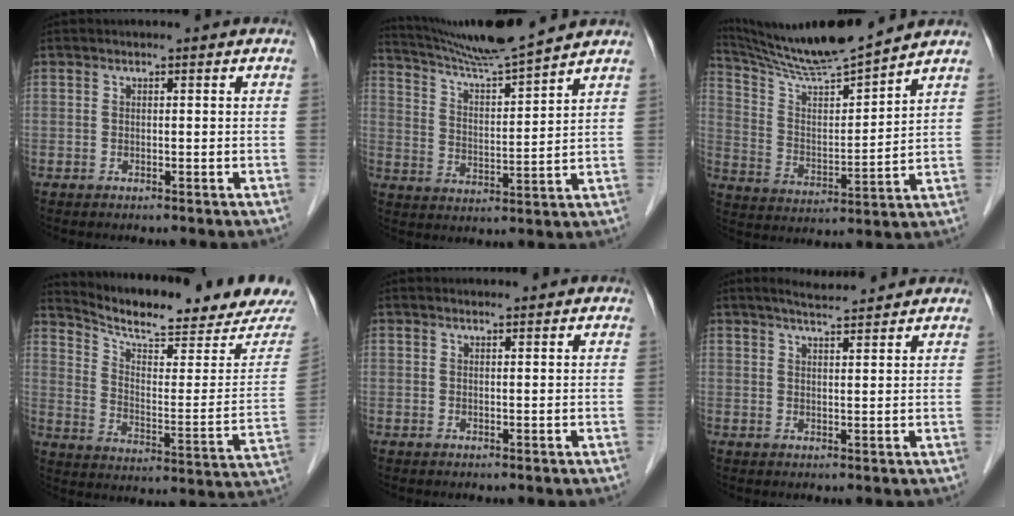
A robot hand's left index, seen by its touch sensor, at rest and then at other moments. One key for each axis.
{"total": 12.1, "fx": 11.2, "fy": -1.7, "fz": 4.2, "tx": -0.083, "ty": 0.005, "tz": 0.195}
{"total": 13.5, "fx": 12.7, "fy": -1.1, "fz": 4.3, "tx": -0.093, "ty": 0.004, "tz": 0.233}
{"total": 19.0, "fx": 18.0, "fy": 0.9, "fz": 6.1, "tx": -0.110, "ty": -0.073, "tz": 0.244}
{"total": 2.1, "fx": 2.0, "fy": 0.1, "fz": 0.5, "tx": -0.013, "ty": 0.013, "tz": 0.027}
{"total": 6.4, "fx": 5.8, "fy": 0.4, "fz": 2.8, "tx": -0.050, "ty": 0.022, "tz": 0.085}